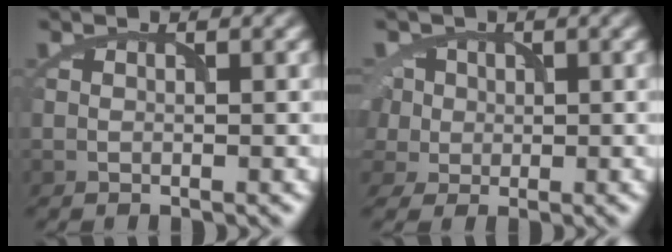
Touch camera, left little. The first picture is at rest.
{"total": 5.6, "force": [0.6, 4.8, 2.8], "torque": [-0.068, 0.029, 0.003]}